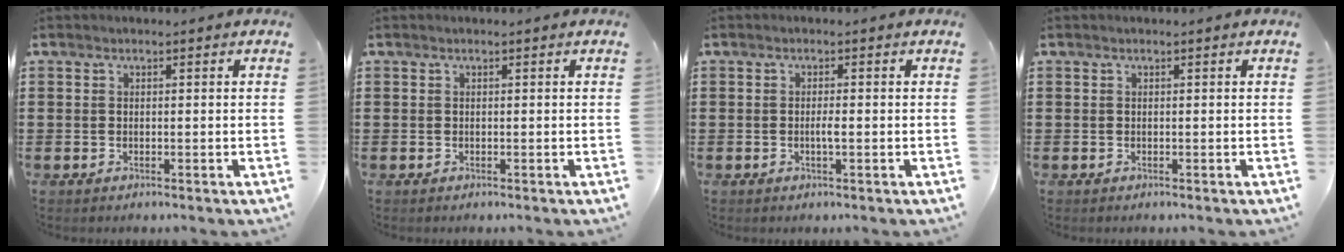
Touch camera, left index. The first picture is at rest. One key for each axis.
{"total": 0.0}
{"total": 1.7, "fx": -0.3, "fy": 0.1, "fz": 1.6, "tx": -0.030, "ty": -0.001, "tz": -0.007}
{"total": 0.0}